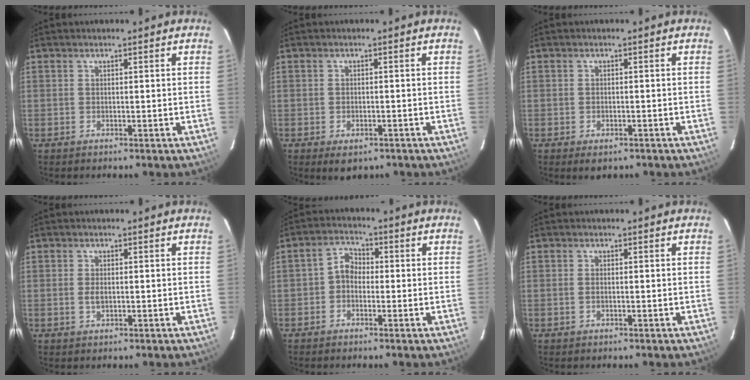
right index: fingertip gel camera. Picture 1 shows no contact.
{"total": 3.7, "force": [-2.2, 2.1, 2.1], "torque": [-0.041, -0.010, -0.028]}
{"total": 2.6, "force": [-1.6, 1.4, 1.4], "torque": [-0.027, -0.006, -0.022]}
{"total": 1.6, "force": [-0.2, 1.0, 1.3], "torque": [-0.026, 0.000, -0.003]}
{"total": 3.2, "force": [-1.1, 2.4, 1.7], "torque": [-0.033, 0.012, -0.026]}
{"total": 0.7, "force": [-0.2, 0.4, 0.6], "torque": [-0.014, 0.000, -0.005]}